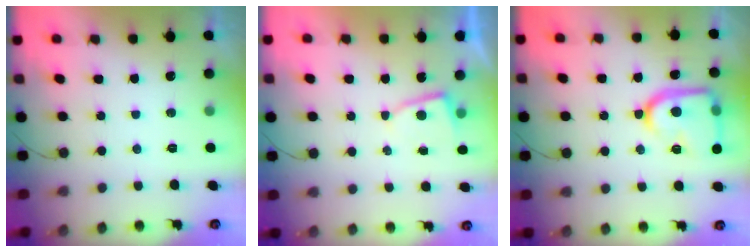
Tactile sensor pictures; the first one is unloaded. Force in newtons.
{"total": 3.0, "press": 3.0, "slide": 0.4}
{"total": 18.3, "press": 18.2, "slide": 1.6}